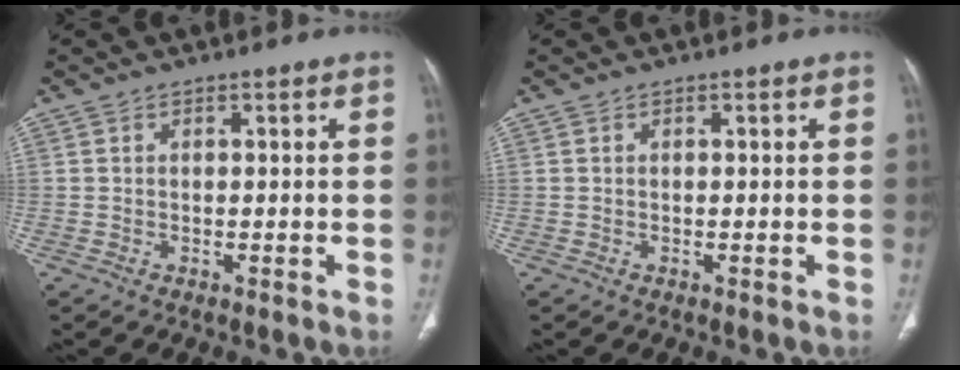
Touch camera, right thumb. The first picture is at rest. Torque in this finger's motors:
{"motor_torque": [0.00, 0.00, -0.09, 0.09, 0.00]}